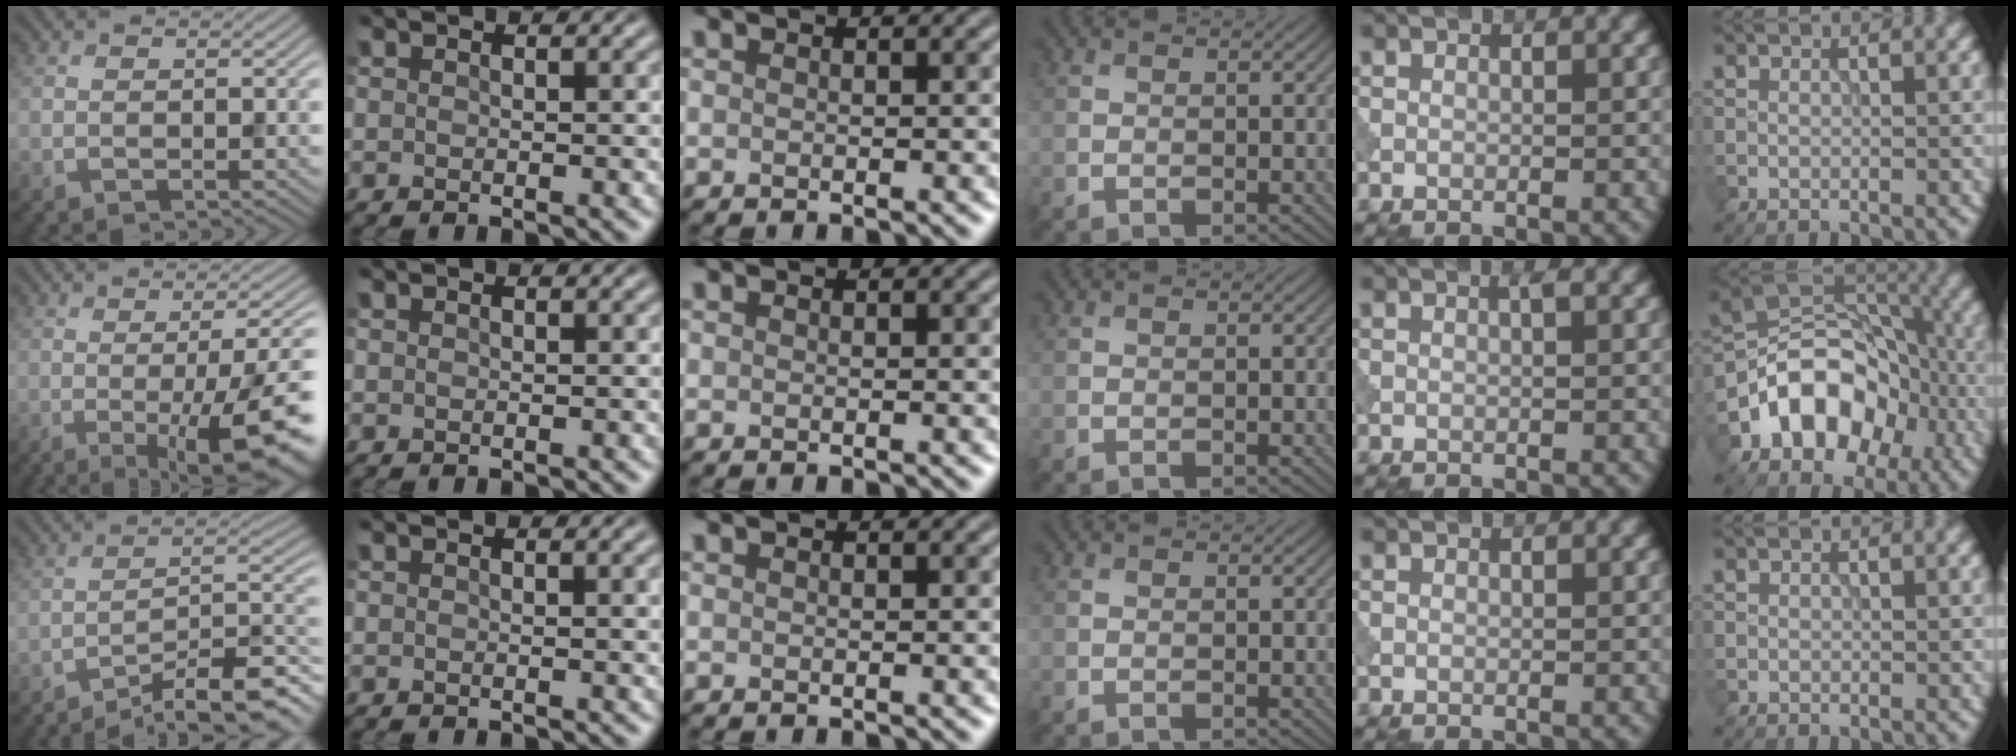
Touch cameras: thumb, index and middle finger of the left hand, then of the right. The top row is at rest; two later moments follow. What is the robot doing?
{"motion": "dispense", "object": "syringe"}